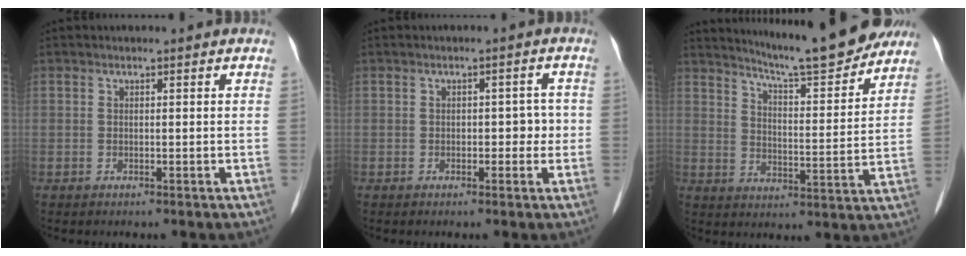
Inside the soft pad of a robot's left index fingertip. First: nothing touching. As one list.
[{"total": 3.1, "force": [-0.4, 1.8, 2.5], "torque": [-0.023, 0.018, -0.006]}, {"total": 14.0, "force": [13.0, 0.7, 5.2], "torque": [-0.083, -0.008, 0.187]}]